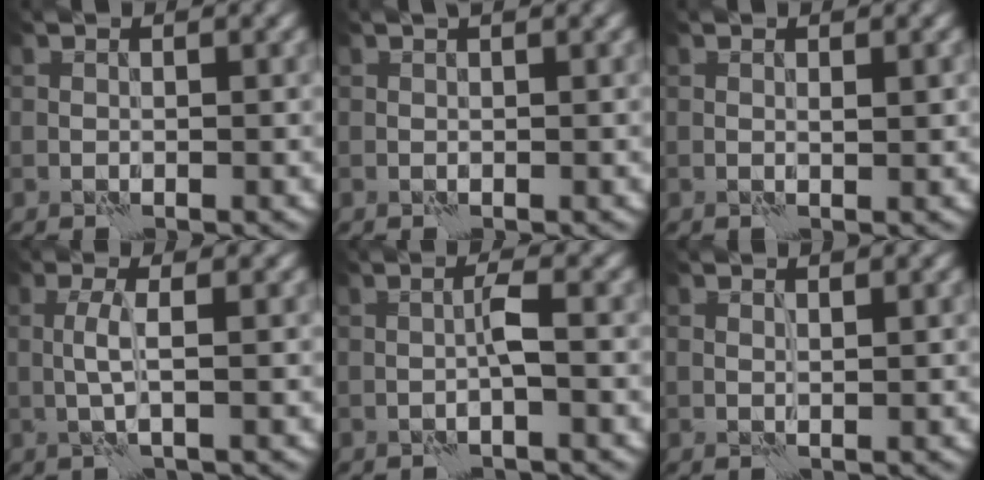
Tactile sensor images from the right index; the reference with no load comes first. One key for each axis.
{"total": 0.0}
{"total": 0.8, "fx": 0.1, "fy": 0.2, "fz": 0.8, "tx": -0.010, "ty": -0.001, "tz": 0.002}
{"total": 1.7, "fx": -0.1, "fy": -0.4, "fz": 1.7, "tx": -0.040, "ty": 0.006, "tz": -0.003}
{"total": 1.5, "fx": -0.6, "fy": -0.4, "fz": 1.3, "tx": -0.025, "ty": 0.009, "tz": -0.013}
{"total": 0.5, "fx": 0.4, "fy": 0.1, "fz": 0.3, "tx": -0.005, "ty": -0.001, "tz": 0.007}